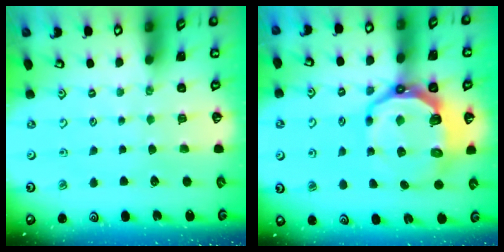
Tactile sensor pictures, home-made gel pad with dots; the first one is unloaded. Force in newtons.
{"total": 12.8, "press": 11.8, "slide": 4.8}